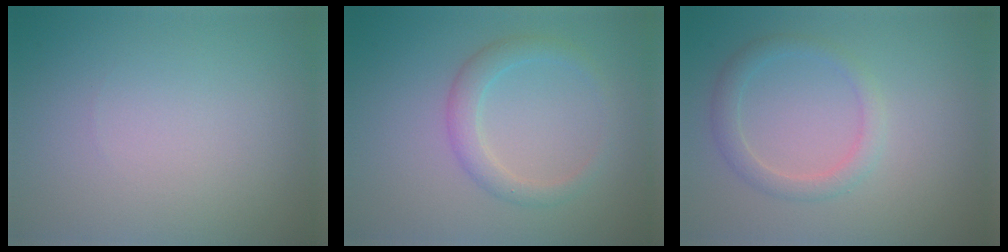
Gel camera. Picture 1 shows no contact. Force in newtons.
{"total": 2.4, "press": 2.3, "slide": 0.2}
{"total": 2.3, "press": 2.3, "slide": 0.1}